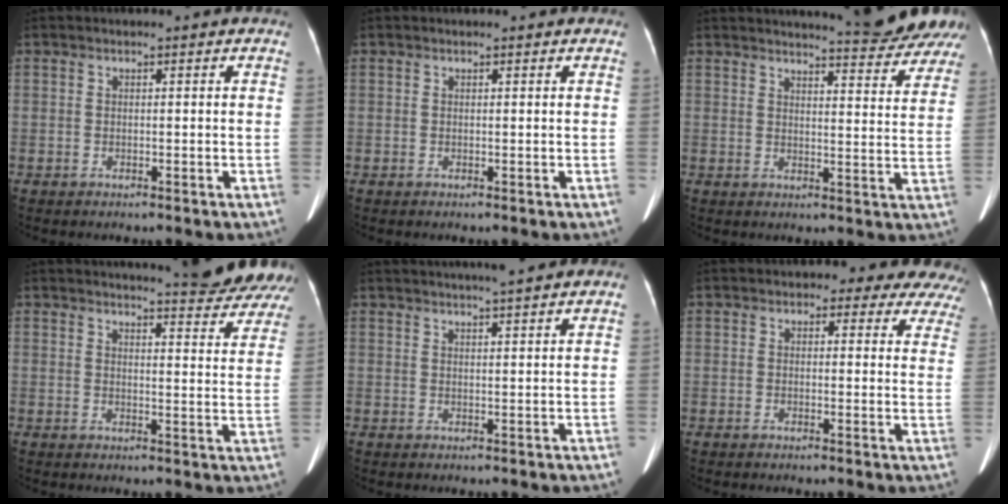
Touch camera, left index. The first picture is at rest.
{"total": 0.7, "force": [0.7, 0.1, 0.2], "torque": [-0.010, 0.005, 0.007]}
{"total": 11.9, "force": [11.4, 0.6, 3.5], "torque": [-0.040, -0.035, 0.120]}
{"total": 12.5, "force": [11.9, 0.8, 3.6], "torque": [-0.037, -0.047, 0.122]}
{"total": 7.7, "force": [6.7, -0.5, 3.9], "torque": [-0.058, 0.026, 0.085]}
{"total": 12.2, "force": [11.1, 4.2, 2.5], "torque": [0.017, -0.026, 0.086]}